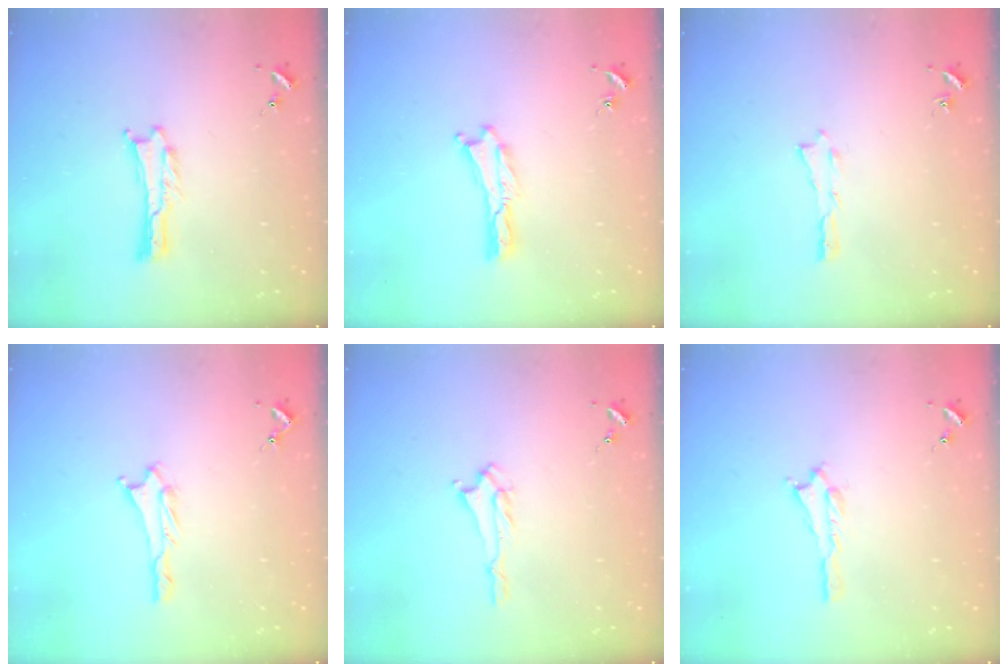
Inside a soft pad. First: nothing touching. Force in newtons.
{"total": 0.0}
{"total": 0.0}
{"total": 0.8, "press": 0.8, "slide": 0.1}
{"total": 1.4, "press": 1.3, "slide": 0.2}
{"total": 0.6, "press": 0.5, "slide": 0.2}